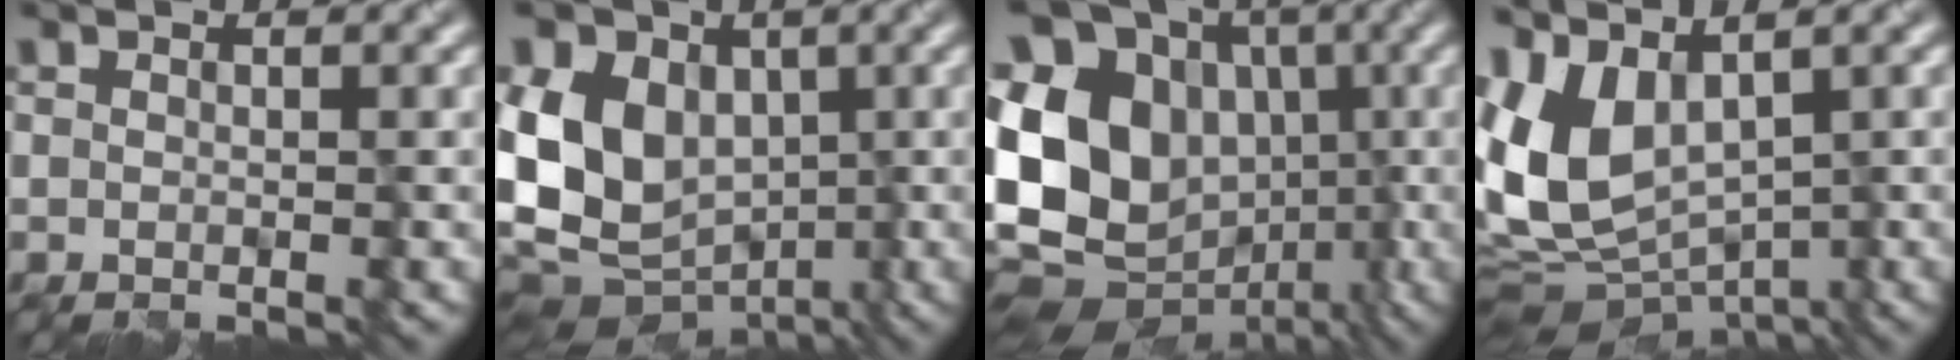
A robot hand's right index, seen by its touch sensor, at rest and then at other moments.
{"total": 11.8, "force": [-1.1, 9.0, 7.6], "torque": [-0.153, 0.019, -0.025]}
{"total": 18.0, "force": [-2.4, 14.4, 10.5], "torque": [-0.185, 0.015, -0.063]}
{"total": 6.9, "force": [-0.1, 4.2, 5.4], "torque": [-0.105, -0.004, -0.014]}